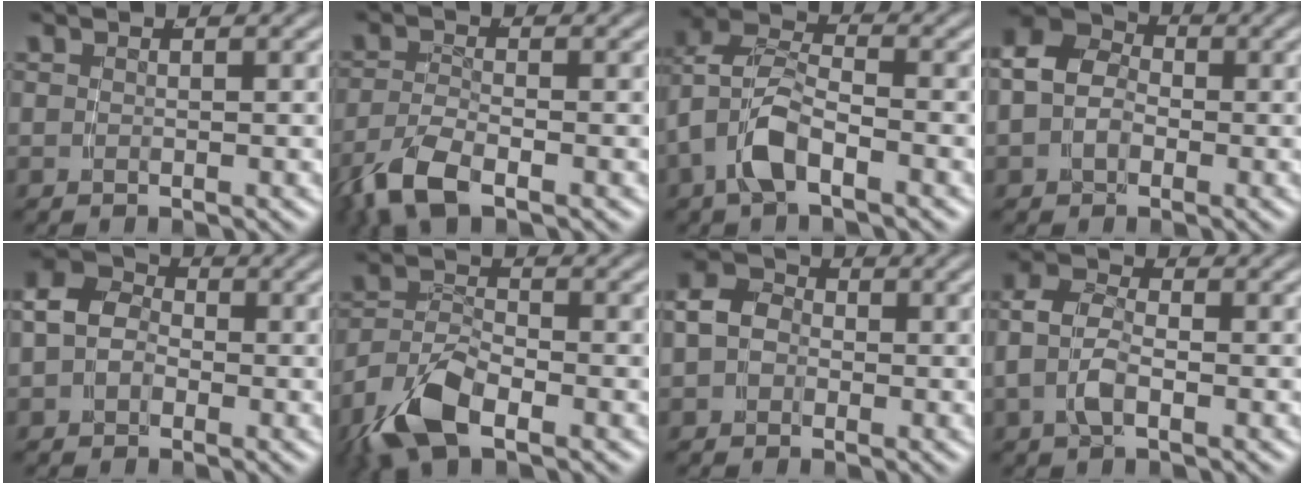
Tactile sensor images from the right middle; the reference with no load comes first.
{"total": 4.3, "force": [-2.4, 1.8, 3.0], "torque": [-0.073, -0.014, -0.036]}
{"total": 4.8, "force": [-0.1, 3.4, 3.4], "torque": [-0.083, -0.008, -0.009]}
{"total": 9.4, "force": [1.0, 7.8, 5.0], "torque": [-0.093, 0.006, -0.001]}
{"total": 7.8, "force": [0.8, 6.6, 4.0], "torque": [-0.073, 0.000, -0.001]}
{"total": 6.5, "force": [-3.4, 3.7, 4.2], "torque": [-0.088, -0.019, -0.056]}
{"total": 5.6, "force": [0.4, 5.0, 2.6], "torque": [-0.051, -0.003, -0.004]}
{"total": 5.3, "force": [-0.1, 4.0, 3.5], "torque": [-0.075, -0.003, -0.012]}